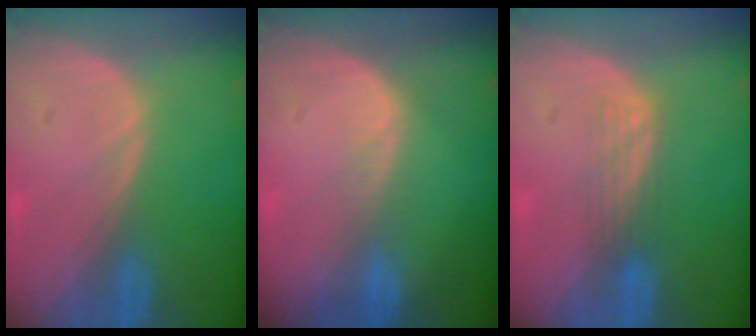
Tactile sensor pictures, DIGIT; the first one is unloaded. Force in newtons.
{"total": 2.0, "press": 1.1, "slide": 1.7}
{"total": 2.9, "press": 2.5, "slide": 1.5}